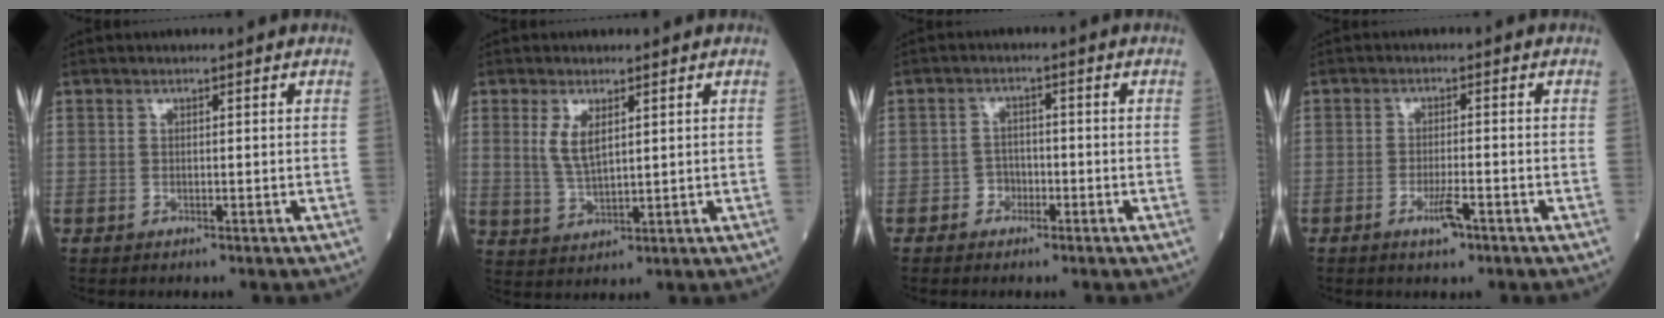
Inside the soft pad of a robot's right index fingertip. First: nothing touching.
{"total": 4.6, "force": [1.8, 1.6, 4.0], "torque": [-0.085, -0.004, 0.042]}
{"total": 2.4, "force": [-1.2, 2.0, 0.6], "torque": [-0.004, 0.011, -0.025]}
{"total": 3.1, "force": [-1.7, 0.6, 2.6], "torque": [-0.048, -0.001, -0.027]}